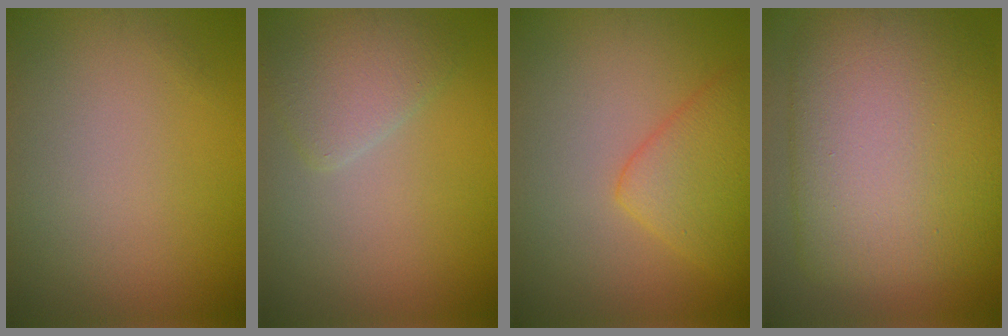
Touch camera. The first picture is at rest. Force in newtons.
{"total": 2.9, "press": 2.9, "slide": 0.2}
{"total": 4.5, "press": 4.5, "slide": 0.1}
{"total": 13.0, "press": 13.0, "slide": 0.3}